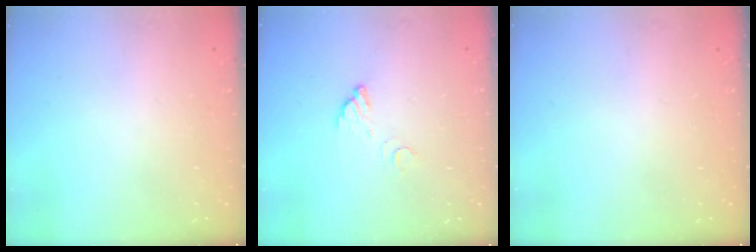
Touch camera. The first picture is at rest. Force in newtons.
{"total": 3.5, "press": 3.5, "slide": 0.2}
{"total": 0.0}